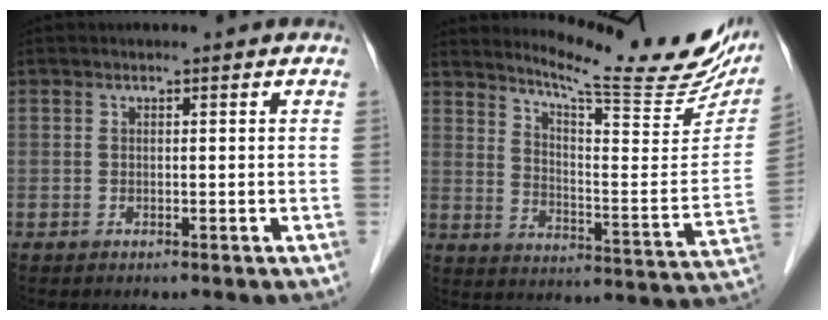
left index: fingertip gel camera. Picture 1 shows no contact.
{"total": 19.9, "force": [17.6, 1.4, 9.3], "torque": [-0.141, -0.074, 0.229]}